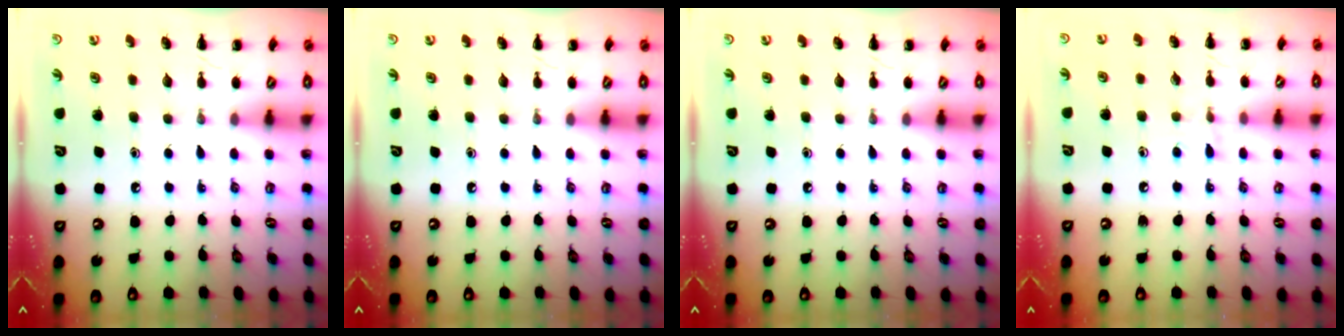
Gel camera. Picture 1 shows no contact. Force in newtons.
{"total": 0.0}
{"total": 0.0}
{"total": 5.1, "press": 4.8, "slide": 1.5}